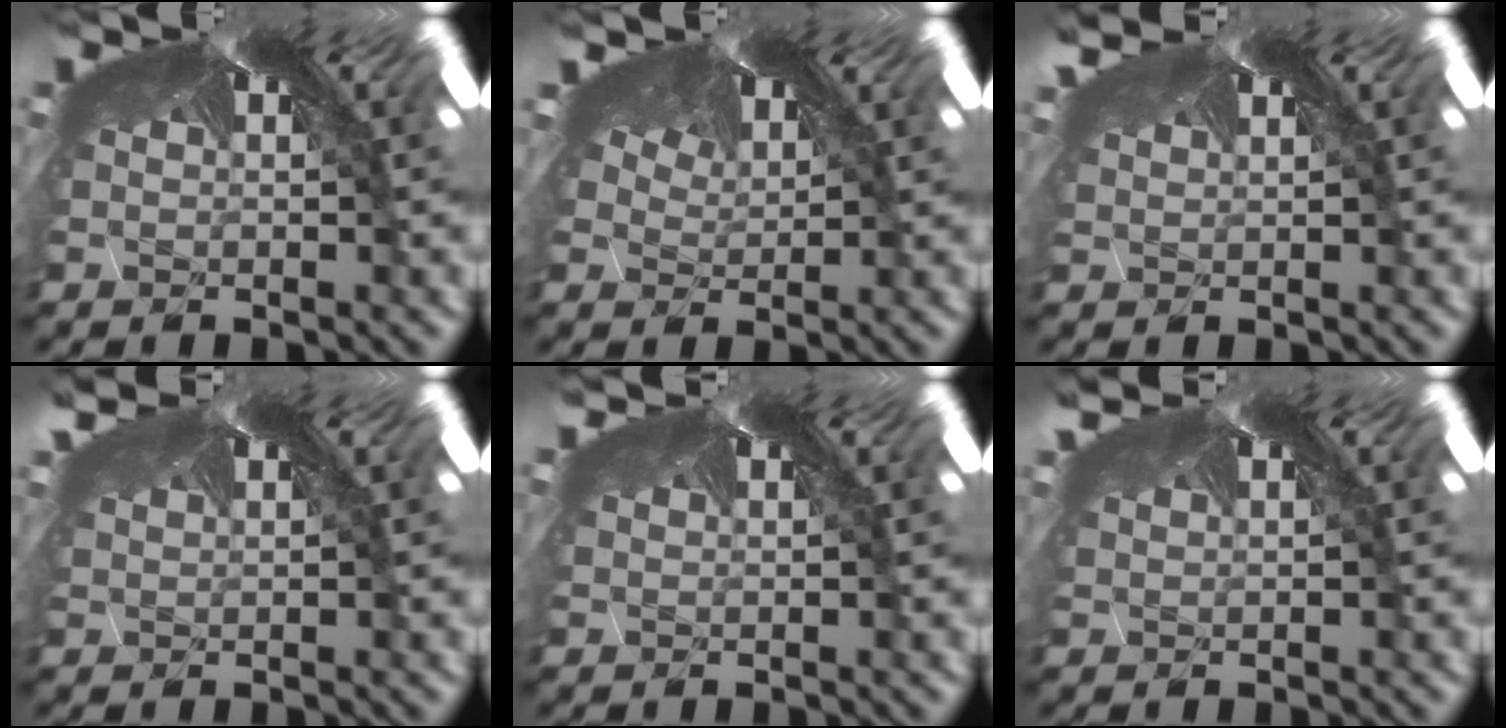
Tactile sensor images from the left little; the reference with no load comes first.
{"total": 3.1, "force": [0.4, 2.2, 2.1], "torque": [-0.049, 0.008, 0.023]}
{"total": 1.1, "force": [1.0, 0.5, 0.0], "torque": [-0.022, 0.003, 0.017]}
{"total": 1.1, "force": [1.0, 0.5, 0.0], "torque": [-0.022, 0.003, 0.018]}
{"total": 1.1, "force": [0.4, 0.9, 0.5], "torque": [-0.021, 0.005, 0.006]}
{"total": 0.9, "force": [0.8, 0.3, -0.1], "torque": [-0.015, 0.001, 0.014]}